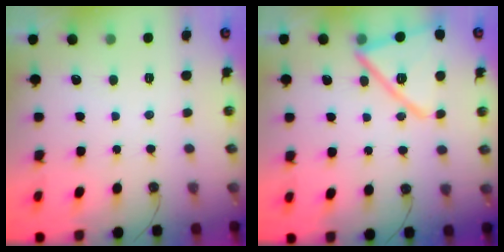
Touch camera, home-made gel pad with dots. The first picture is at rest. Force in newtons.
{"total": 17.0, "press": 17.0, "slide": 1.3}